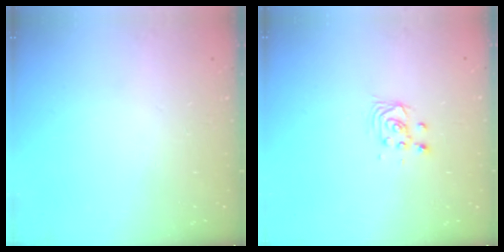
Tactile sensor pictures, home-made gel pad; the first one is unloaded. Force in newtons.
{"total": 3.3, "press": 3.3, "slide": 0.4}